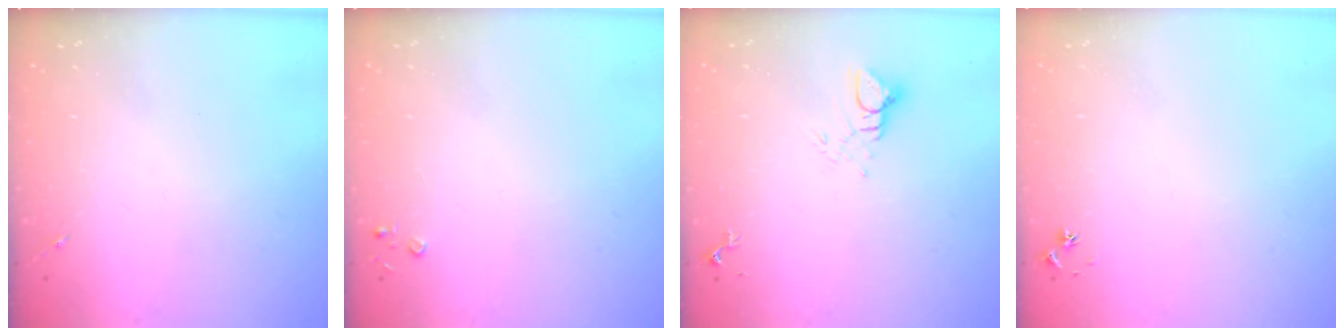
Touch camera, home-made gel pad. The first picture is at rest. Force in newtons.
{"total": 2.2, "press": 2.2, "slide": 0.3}
{"total": 5.6, "press": 5.6, "slide": 0.0}
{"total": 3.3, "press": 3.3, "slide": 0.3}